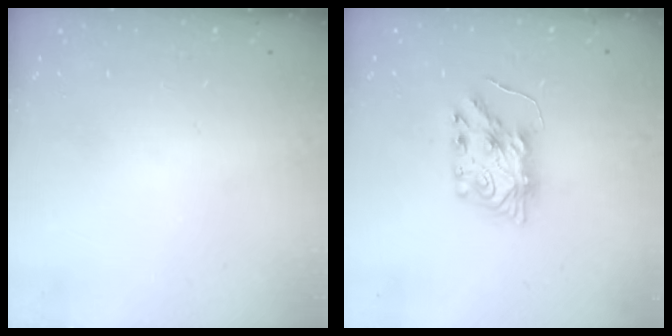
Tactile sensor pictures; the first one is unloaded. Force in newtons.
{"total": 8.4, "press": 8.4, "slide": 0.5}